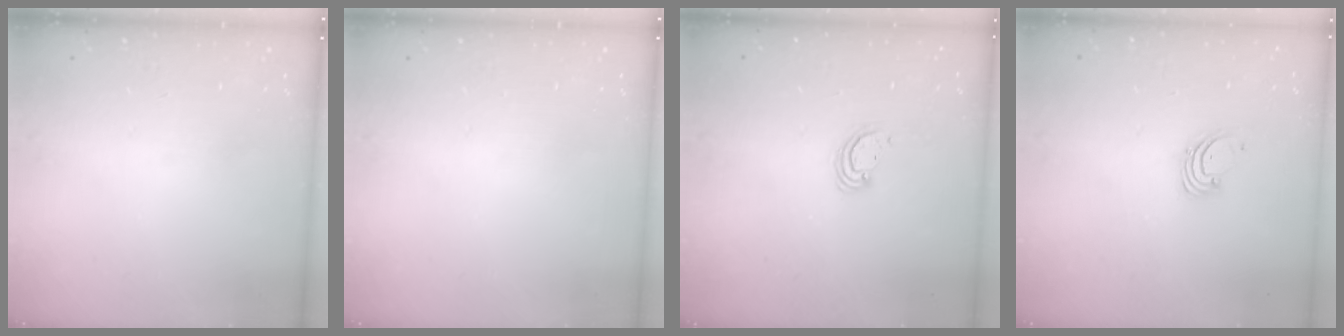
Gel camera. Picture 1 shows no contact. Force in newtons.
{"total": 0.0}
{"total": 2.5, "press": 2.5, "slide": 0.2}
{"total": 1.5, "press": 1.5, "slide": 0.1}